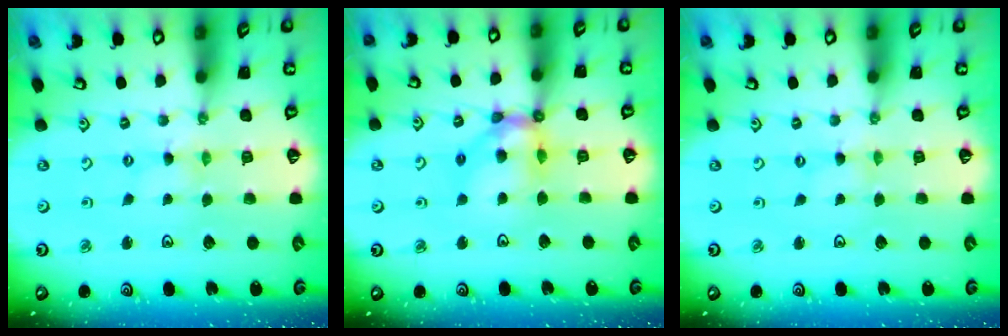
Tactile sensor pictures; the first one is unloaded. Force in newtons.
{"total": 12.5, "press": 12.5, "slide": 1.2}
{"total": 0.0}